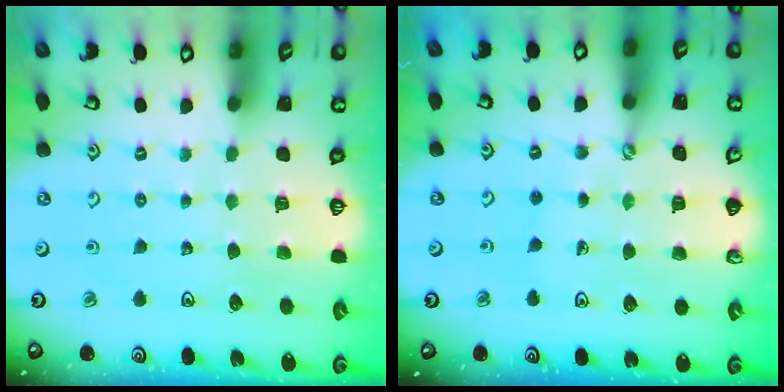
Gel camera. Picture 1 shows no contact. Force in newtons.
{"total": 2.4, "press": 2.0, "slide": 1.3}